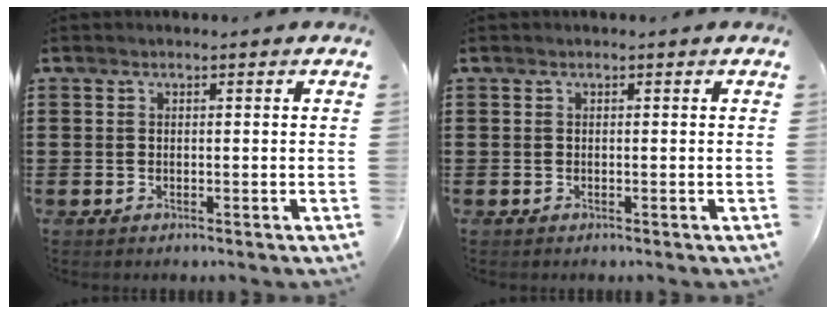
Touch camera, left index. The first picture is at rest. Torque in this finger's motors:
{"motor_torque": [0.00, 0.00, 0.00, 0.00]}